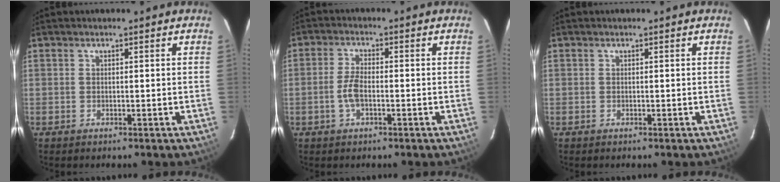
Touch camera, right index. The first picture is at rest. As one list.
[{"total": 4.1, "force": [-1.3, 1.8, 3.5], "torque": [-0.079, 0.002, -0.023]}, {"total": 0.0}]